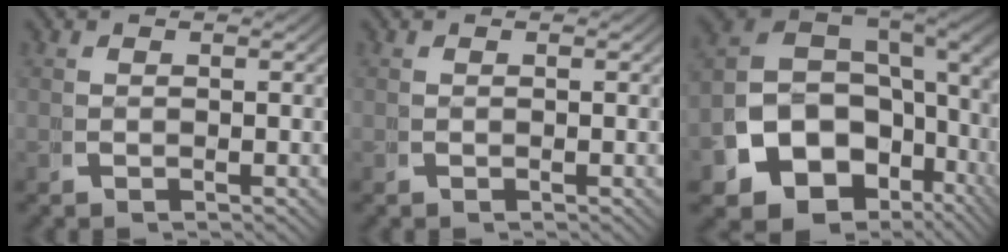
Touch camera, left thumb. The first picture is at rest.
{"total": 0.0}
{"total": 16.3, "force": [-3.2, 12.4, 10.0], "torque": [-0.214, -0.067, -0.027]}